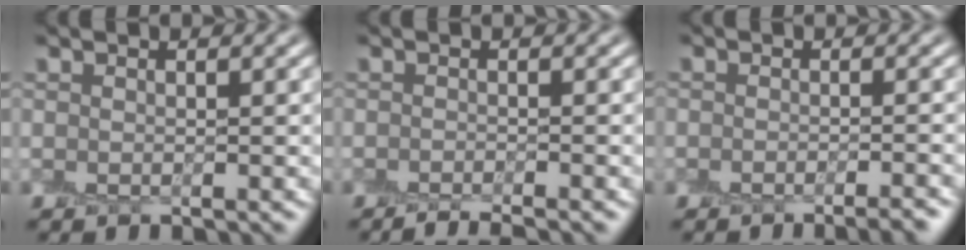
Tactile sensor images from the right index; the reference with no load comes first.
{"total": 1.5, "force": [-1.4, -0.3, 0.4], "torque": [0.001, 0.000, -0.025]}
{"total": 2.5, "force": [-2.3, 0.5, 0.7], "torque": [-0.001, 0.005, -0.032]}